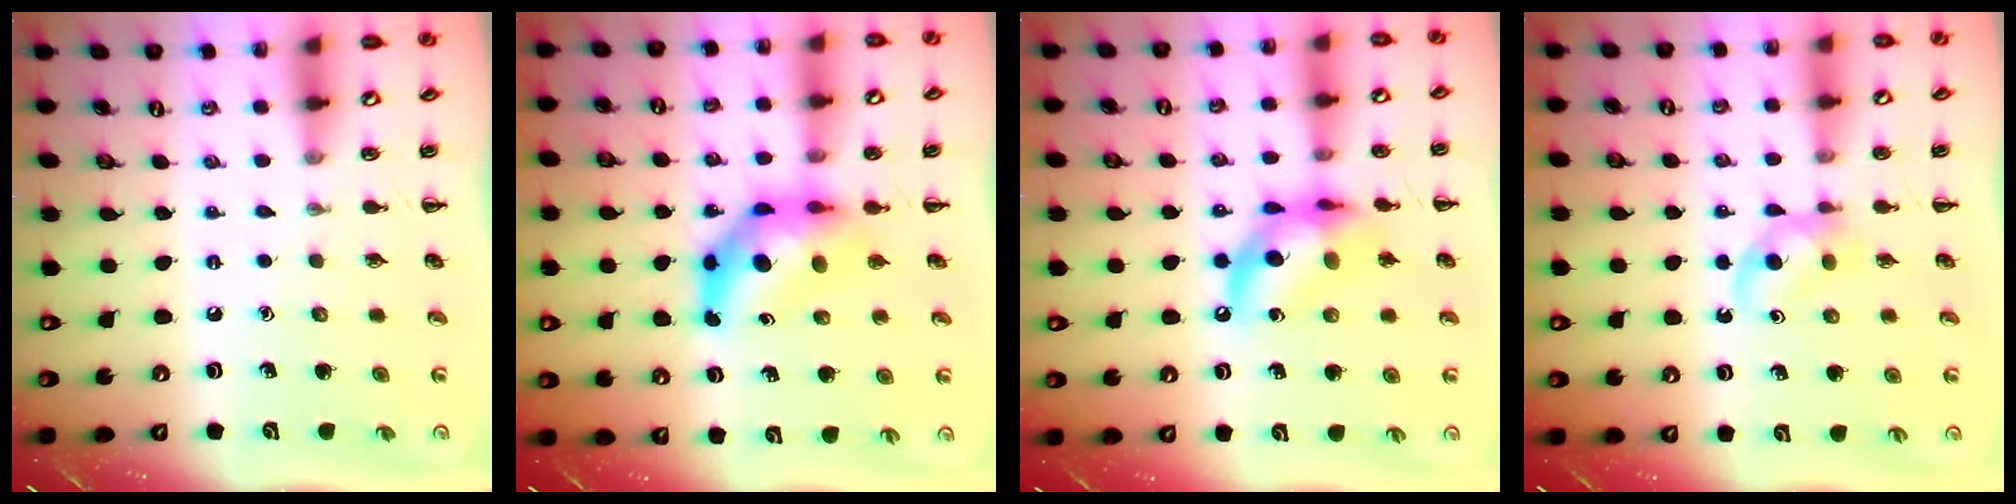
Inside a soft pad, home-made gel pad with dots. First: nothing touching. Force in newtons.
{"total": 7.6, "press": 7.2, "slide": 2.3}
{"total": 13.0, "press": 12.5, "slide": 3.3}
{"total": 3.9, "press": 3.5, "slide": 1.7}